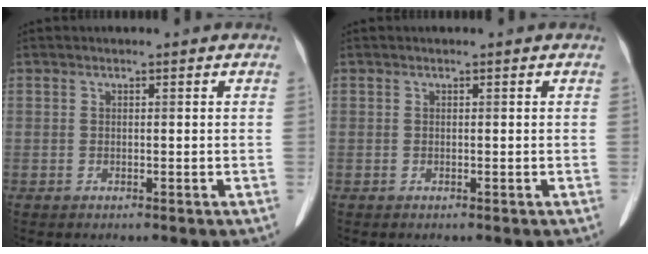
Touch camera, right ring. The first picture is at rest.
{"total": 0.0}